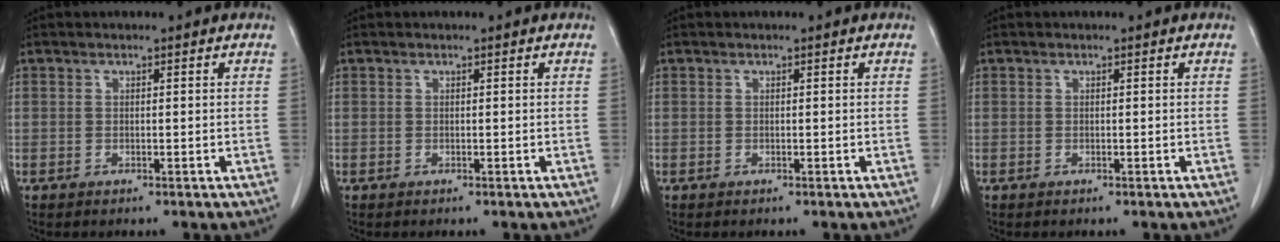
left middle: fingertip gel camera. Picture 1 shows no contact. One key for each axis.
{"total": 0.0}
{"total": 0.0}
{"total": 0.0}